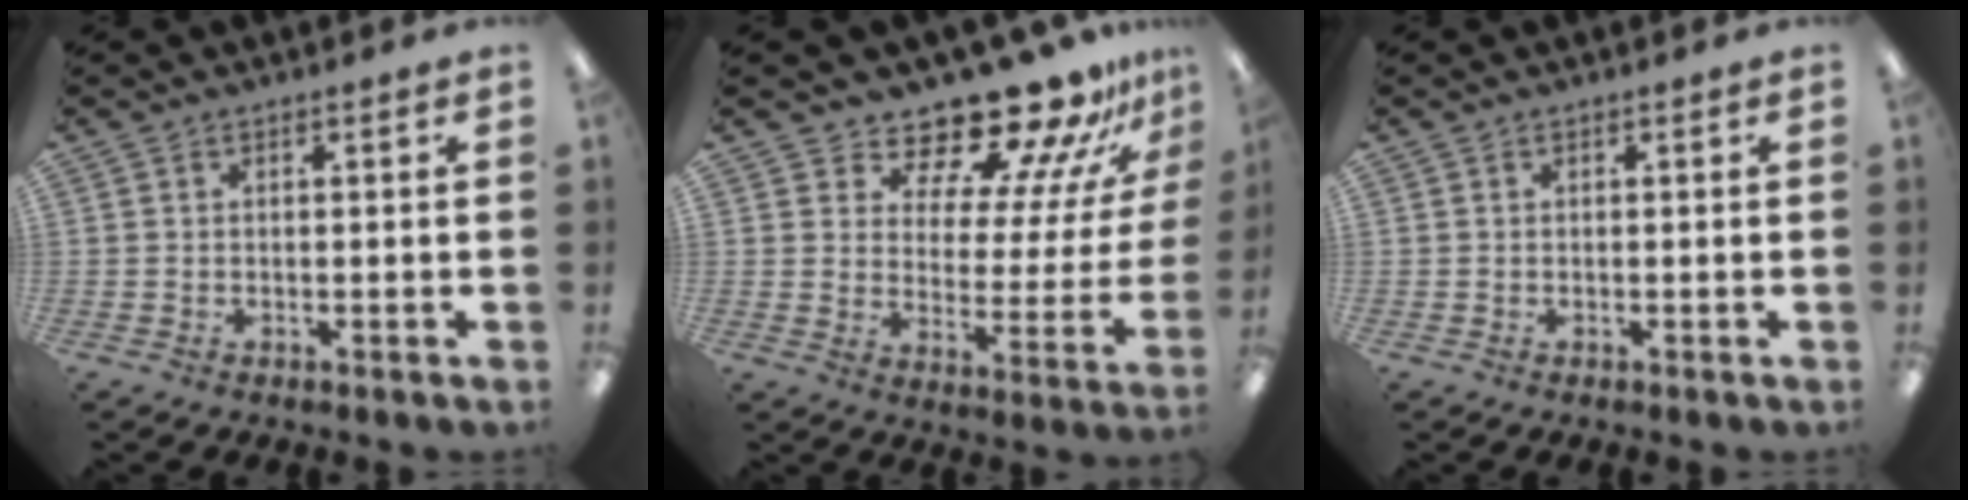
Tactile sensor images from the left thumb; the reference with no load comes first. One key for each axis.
{"total": 16.2, "fx": 14.9, "fy": 3.6, "fz": 5.2, "tx": -0.087, "ty": -0.133, "tz": 0.254}
{"total": 0.0}